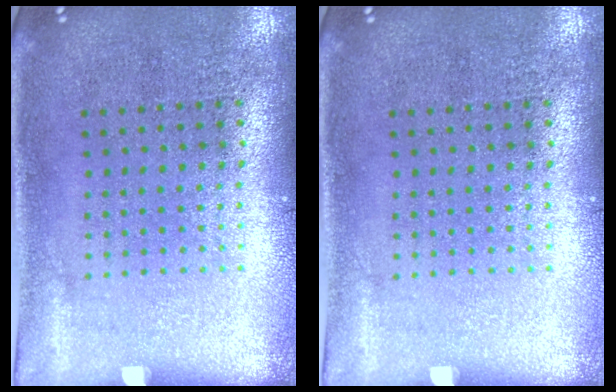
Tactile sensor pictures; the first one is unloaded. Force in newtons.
{"total": 0.0}